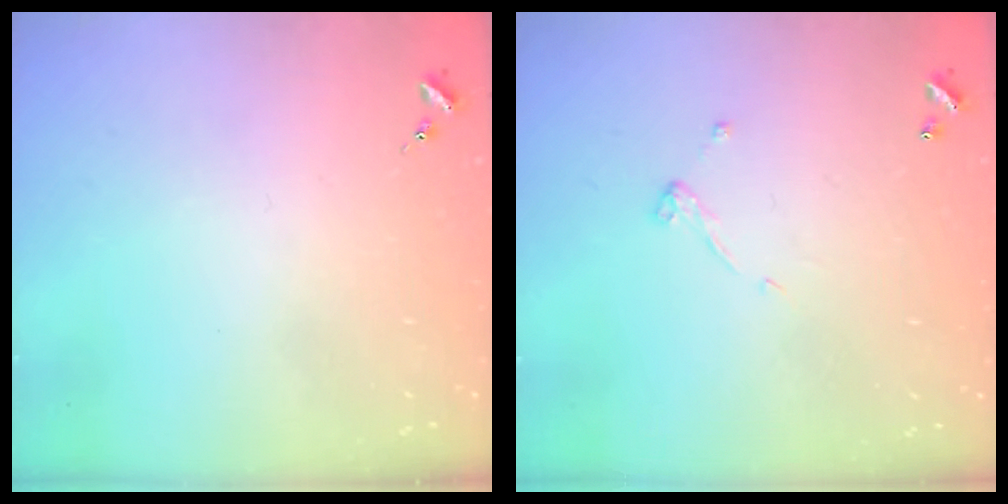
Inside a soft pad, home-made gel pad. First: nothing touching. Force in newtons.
{"total": 4.4, "press": 4.4, "slide": 0.2}